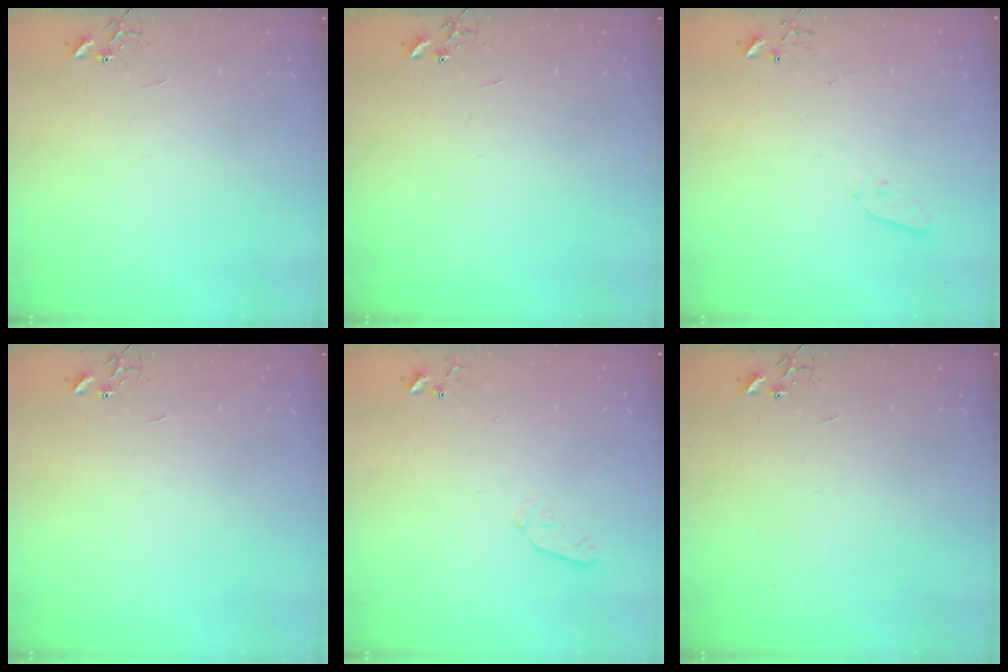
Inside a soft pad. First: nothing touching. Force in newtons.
{"total": 0.0}
{"total": 3.6, "press": 3.6, "slide": 0.5}
{"total": 0.0}
{"total": 5.4, "press": 5.4, "slide": 0.8}
{"total": 0.0}